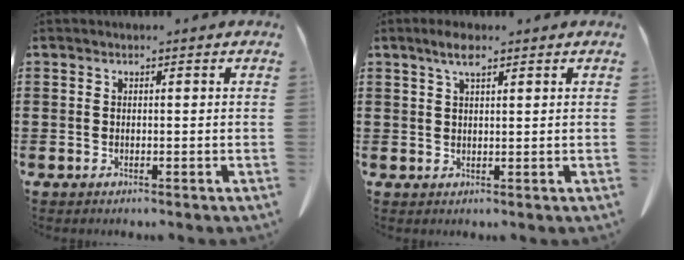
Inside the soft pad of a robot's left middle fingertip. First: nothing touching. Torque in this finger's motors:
{"motor_torque": [0.67, 0.39, 0.06, 0.04]}